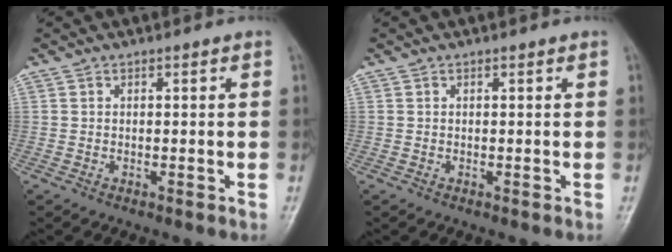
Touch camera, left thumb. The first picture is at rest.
{"total": 0.0}